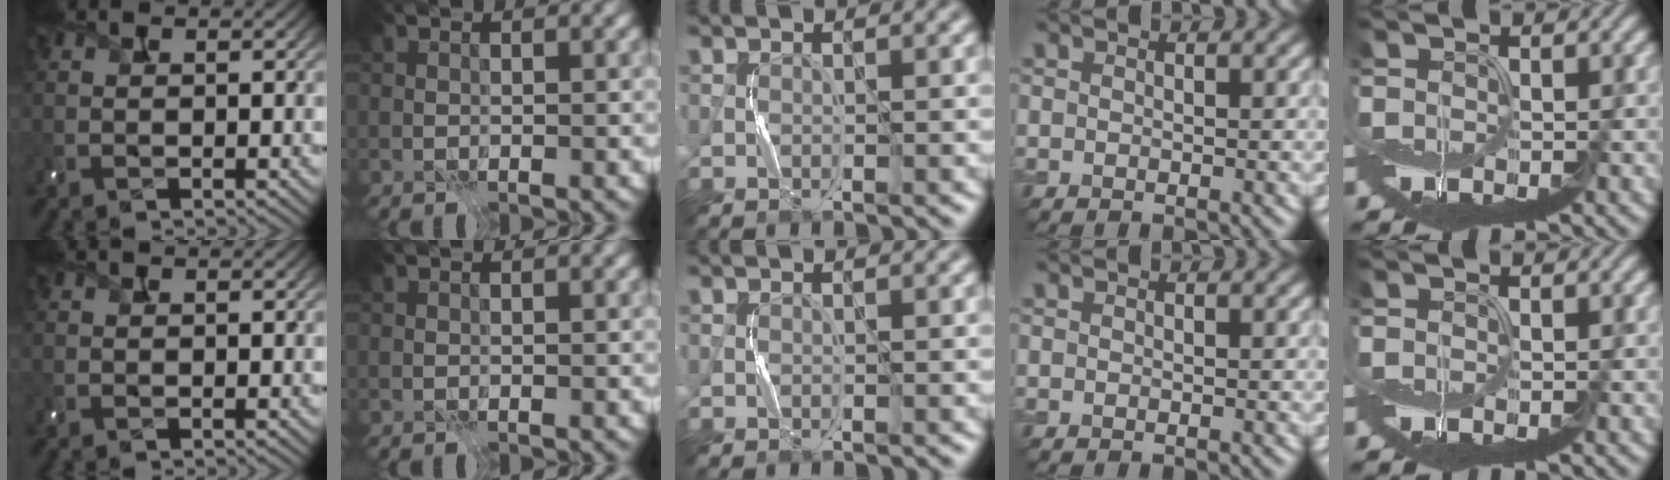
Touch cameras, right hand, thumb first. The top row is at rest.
{}